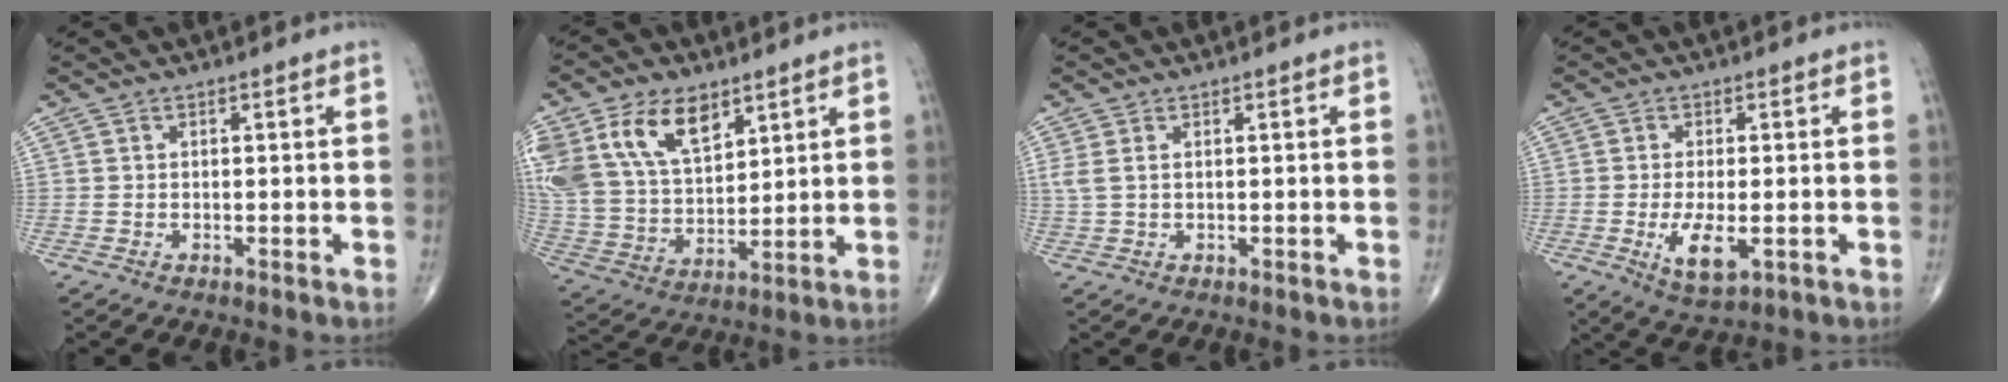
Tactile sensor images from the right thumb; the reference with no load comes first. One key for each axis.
{"total": 19.3, "fx": 9.9, "fy": 11.4, "fz": 12.0, "tx": -0.234, "ty": -0.018, "tz": 0.196}
{"total": 2.1, "fx": 0.7, "fy": 1.0, "fz": 1.7, "tx": -0.053, "ty": 0.010, "tz": 0.024}
{"total": 6.6, "fx": -1.6, "fy": 2.7, "fz": 5.9, "tx": -0.108, "ty": -0.014, "tz": -0.021}